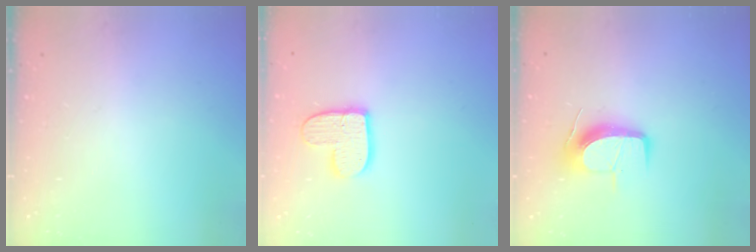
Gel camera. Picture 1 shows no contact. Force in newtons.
{"total": 11.0, "press": 10.9, "slide": 0.9}
{"total": 11.1, "press": 11.1, "slide": 0.5}